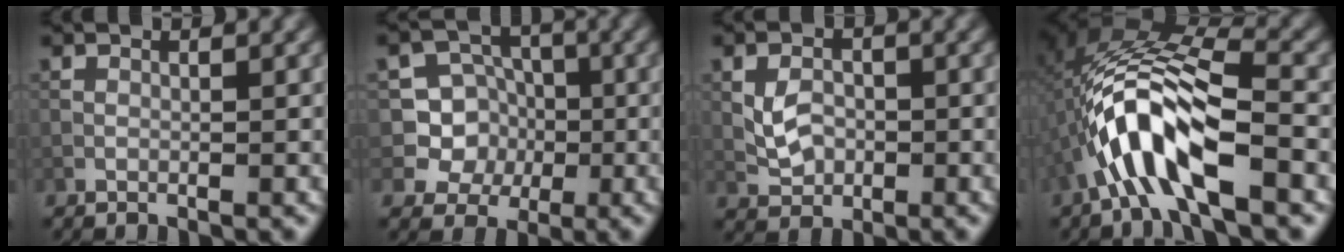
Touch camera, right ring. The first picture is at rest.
{"total": 6.3, "force": [-0.7, 6.2, 1.0], "torque": [-0.011, 0.028, -0.033]}
{"total": 2.5, "force": [0.0, 2.0, 1.5], "torque": [-0.032, 0.000, 0.003]}
{"total": 8.3, "force": [-3.2, 2.6, 7.2], "torque": [-0.147, 0.016, -0.056]}